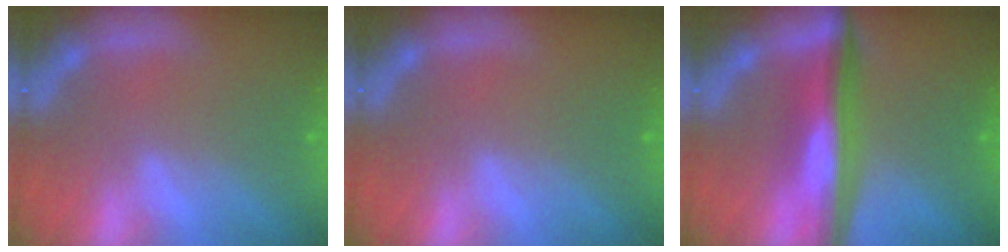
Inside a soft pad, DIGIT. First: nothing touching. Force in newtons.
{"total": 0.0}
{"total": 8.1}